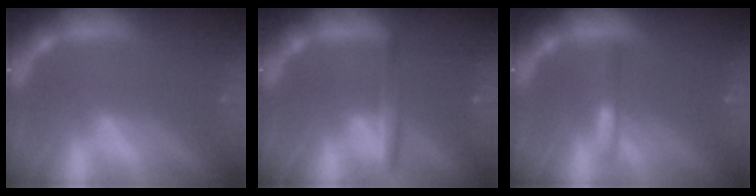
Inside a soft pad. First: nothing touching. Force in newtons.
{"total": 2.4}
{"total": 1.4}